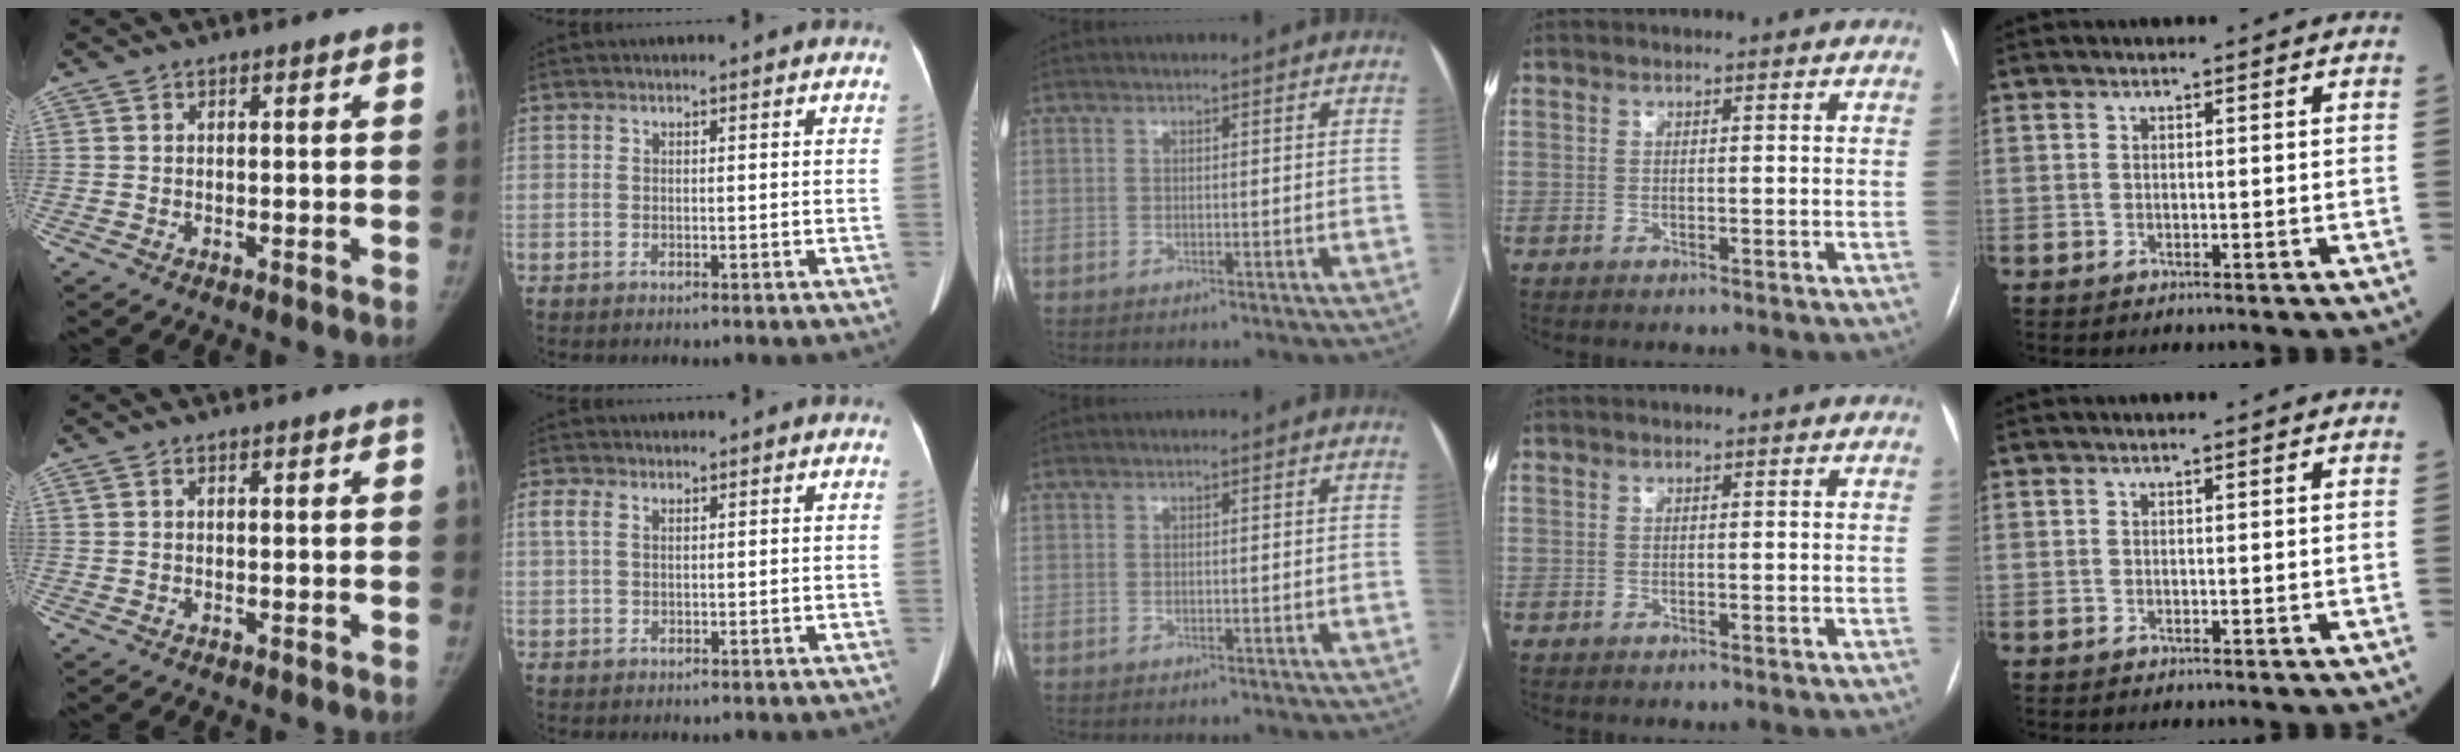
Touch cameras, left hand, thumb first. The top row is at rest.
{"thumb": {"total": 0.5, "force": [0.2, 0.3, 0.4], "torque": [-0.006, 0.010, 0.006]}, "index": {"total": 2.2, "force": [1.0, 1.2, 1.5], "torque": [-0.044, 0.021, 0.026]}}